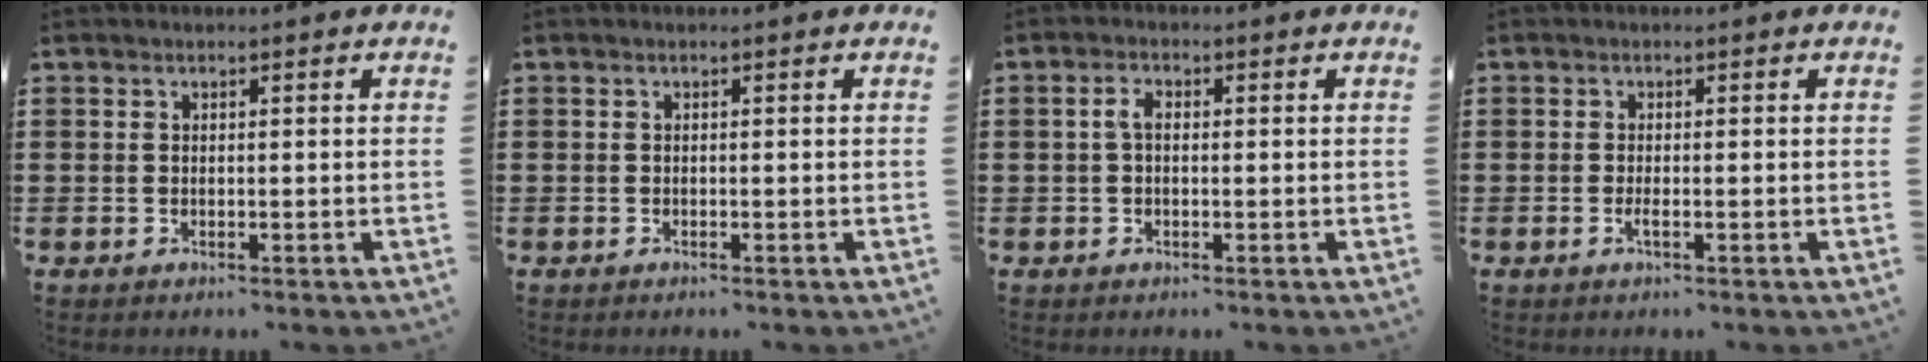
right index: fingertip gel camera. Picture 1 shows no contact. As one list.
[{"total": 0.0}, {"total": 2.2, "force": [-0.1, 1.1, 1.9], "torque": [-0.046, 0.000, -0.005]}, {"total": 1.2, "force": [-0.5, 0.1, 1.1], "torque": [-0.029, -0.007, -0.009]}]